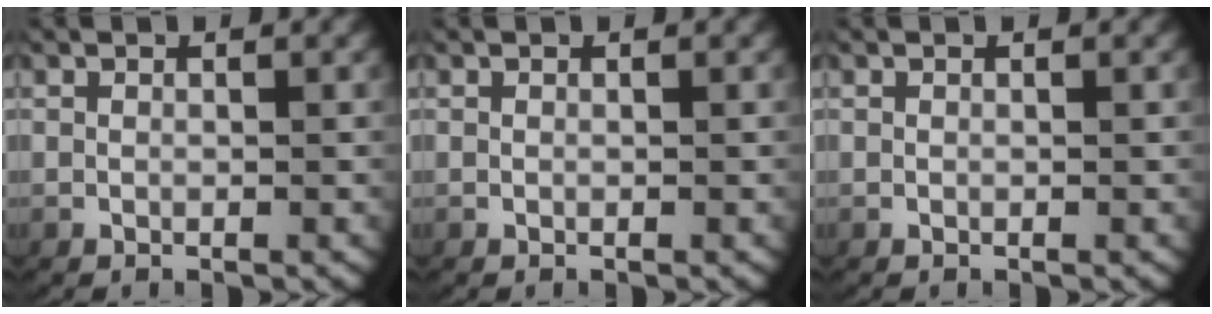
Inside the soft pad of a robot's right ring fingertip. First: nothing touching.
{"total": 0.0}
{"total": 0.0}